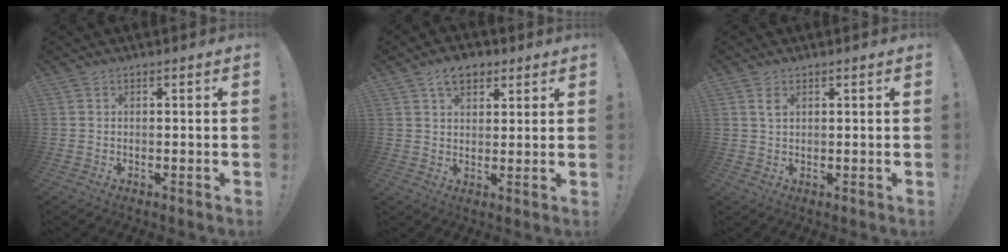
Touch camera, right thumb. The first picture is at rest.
{"total": 7.0, "force": [4.1, 4.4, 3.6], "torque": [-0.046, -0.012, 0.074]}
{"total": 2.0, "force": [1.0, 1.0, 1.4], "torque": [-0.014, -0.006, 0.015]}